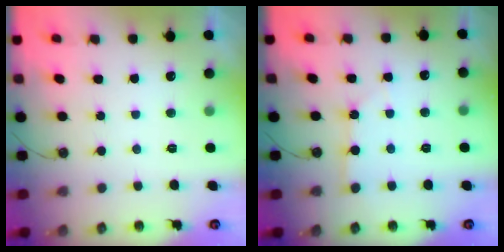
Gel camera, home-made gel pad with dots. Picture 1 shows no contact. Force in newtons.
{"total": 2.0, "press": 2.0, "slide": 0.3}